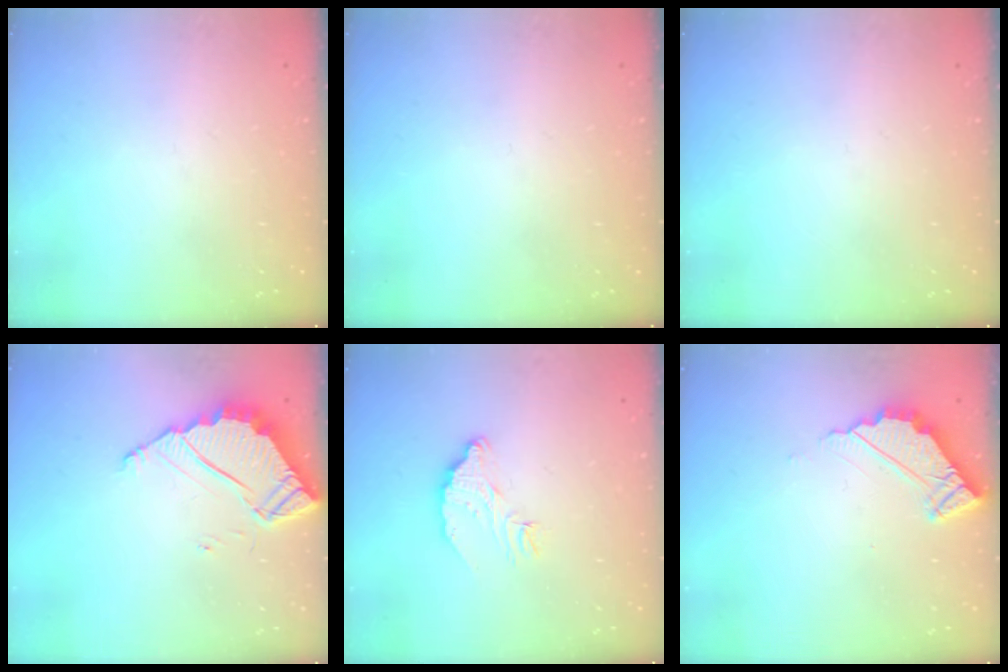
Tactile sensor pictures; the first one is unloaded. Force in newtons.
{"total": 0.0}
{"total": 0.0}
{"total": 6.8, "press": 6.8, "slide": 0.1}
{"total": 8.4, "press": 8.3, "slide": 0.7}
{"total": 5.0, "press": 4.9, "slide": 0.2}